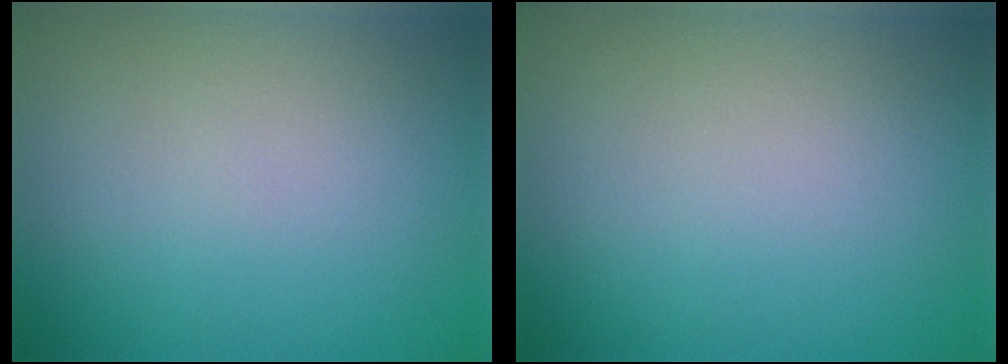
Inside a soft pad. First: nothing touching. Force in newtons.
{"total": 0.0}